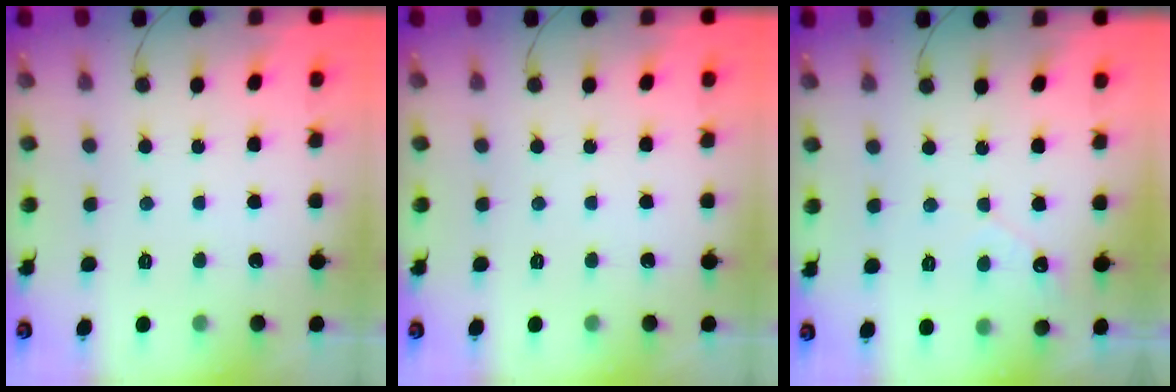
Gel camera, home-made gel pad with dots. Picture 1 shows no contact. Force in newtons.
{"total": 0.0}
{"total": 3.1, "press": 3.1, "slide": 0.2}